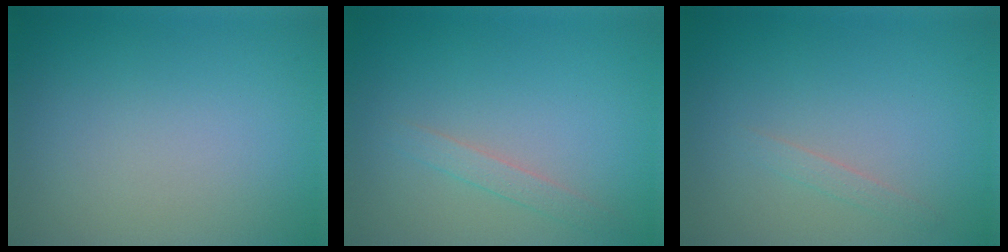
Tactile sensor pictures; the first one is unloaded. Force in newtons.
{"total": 1.3, "press": 1.3, "slide": 0.1}
{"total": 0.9, "press": 0.9, "slide": 0.0}